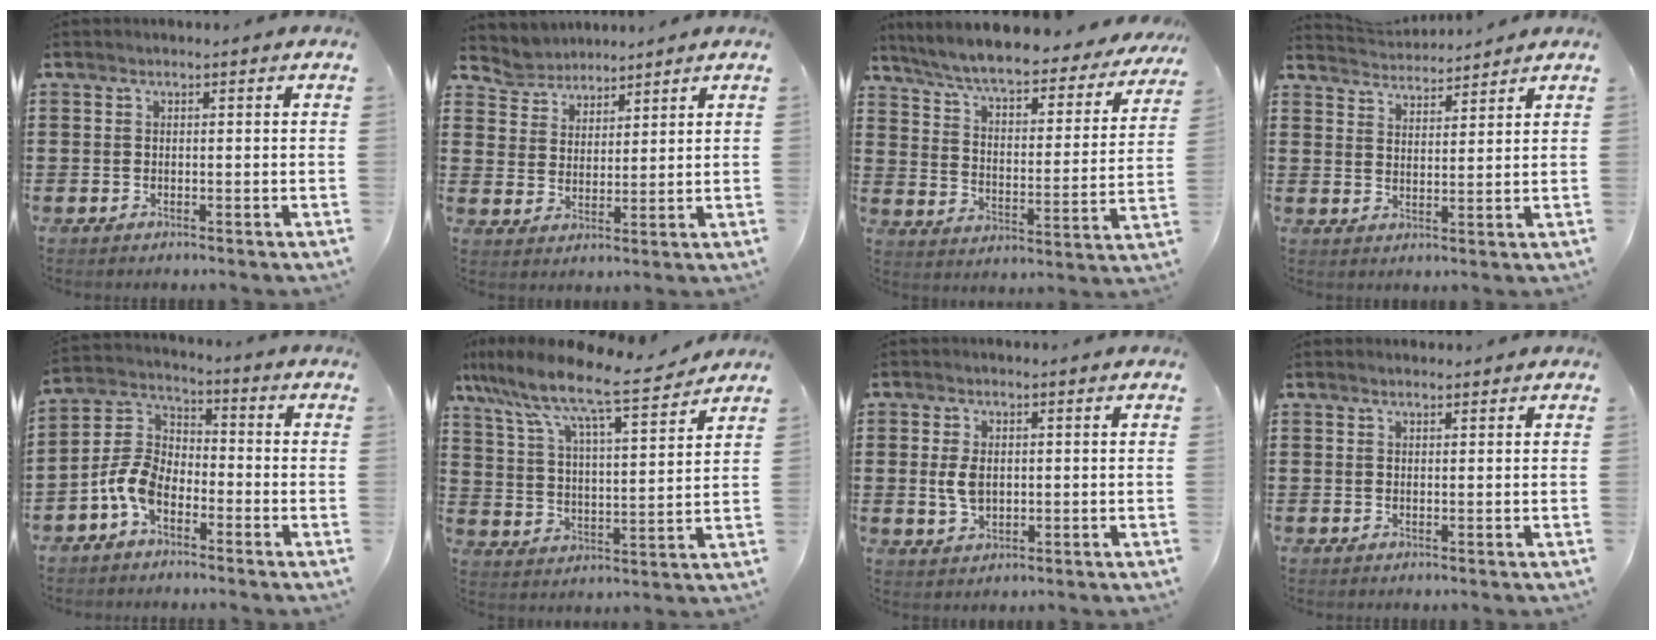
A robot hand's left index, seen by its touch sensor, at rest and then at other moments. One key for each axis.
{"total": 4.5, "fx": 4.1, "fy": 1.7, "fz": -0.6, "tx": -0.012, "ty": -0.014, "tz": 0.076}
{"total": 6.5, "fx": 5.9, "fy": 0.4, "fz": 2.7, "tx": -0.079, "ty": -0.039, "tz": 0.097}
{"total": 3.3, "fx": 3.3, "fy": 0.1, "fz": -0.2, "tx": -0.008, "ty": -0.015, "tz": 0.059}
{"total": 7.2, "fx": -4.2, "fy": 4.0, "fz": 4.3, "tx": -0.129, "ty": -0.002, "tz": -0.093}
{"total": 8.9, "fx": 7.7, "fy": 0.4, "fz": 4.3, "tx": -0.114, "ty": -0.049, "tz": 0.126}
{"total": 4.3, "fx": 0.3, "fy": 2.6, "fz": 3.3, "tx": -0.083, "ty": 0.001, "tz": 0.000}
{"total": 0.8, "fx": 0.7, "fy": 0.2, "fz": 0.3, "tx": -0.006, "ty": 0.001, "tz": 0.014}